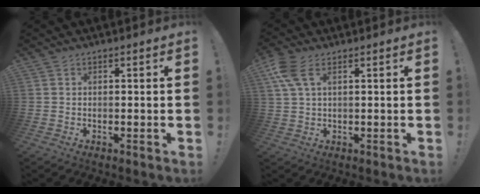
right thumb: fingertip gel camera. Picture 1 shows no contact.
{"total": 6.9, "force": [2.8, 3.3, 5.3], "torque": [-0.112, -0.005, 0.053]}